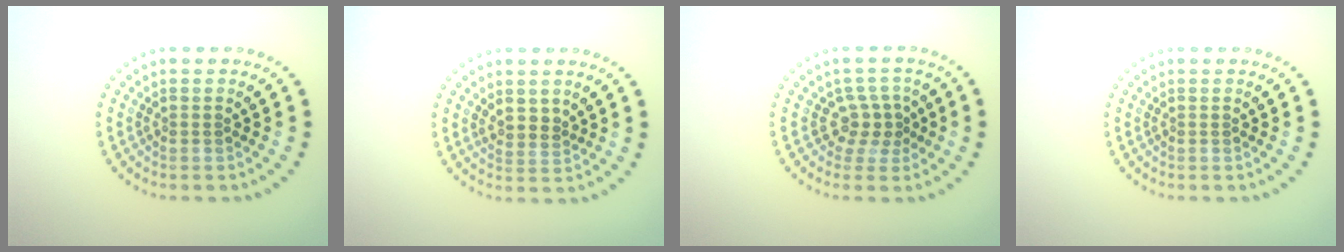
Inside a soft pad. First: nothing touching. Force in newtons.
{"total": 1.3, "press": 1.1, "slide": 0.7}
{"total": 2.4, "press": 1.7, "slide": 1.7}
{"total": 0.0}